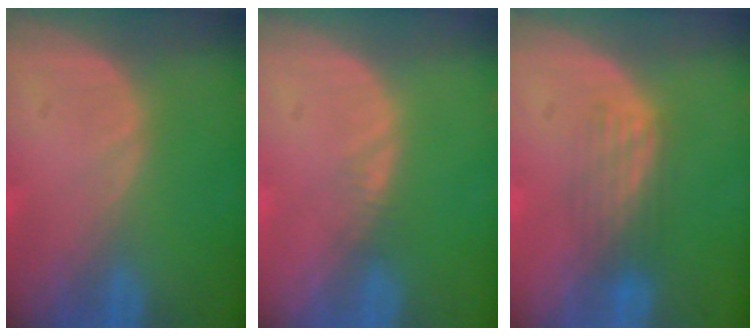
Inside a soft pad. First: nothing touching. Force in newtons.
{"total": 0.8, "press": 0.8, "slide": 0.1}
{"total": 3.3, "press": 3.3, "slide": 0.0}